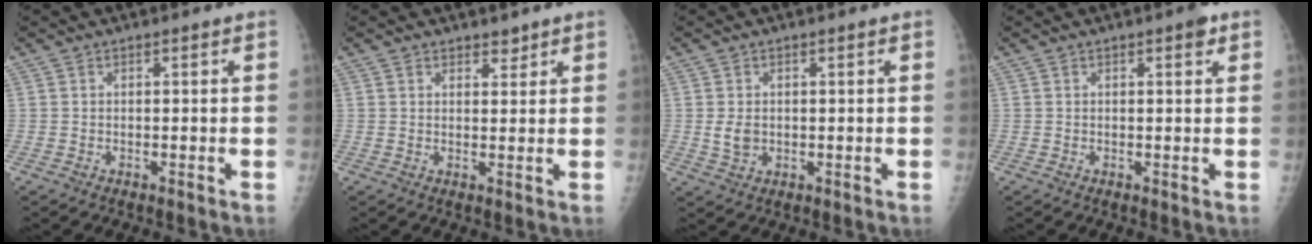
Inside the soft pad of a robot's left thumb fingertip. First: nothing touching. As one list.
[{"total": 2.0, "force": [1.6, 1.1, 0.4], "torque": [0.010, -0.011, 0.021]}, {"total": 3.0, "force": [0.1, 2.3, 2.0], "torque": [-0.032, -0.005, 0.007]}, {"total": 1.8, "force": [1.0, 0.6, 1.4], "torque": [-0.015, -0.002, 0.011]}]